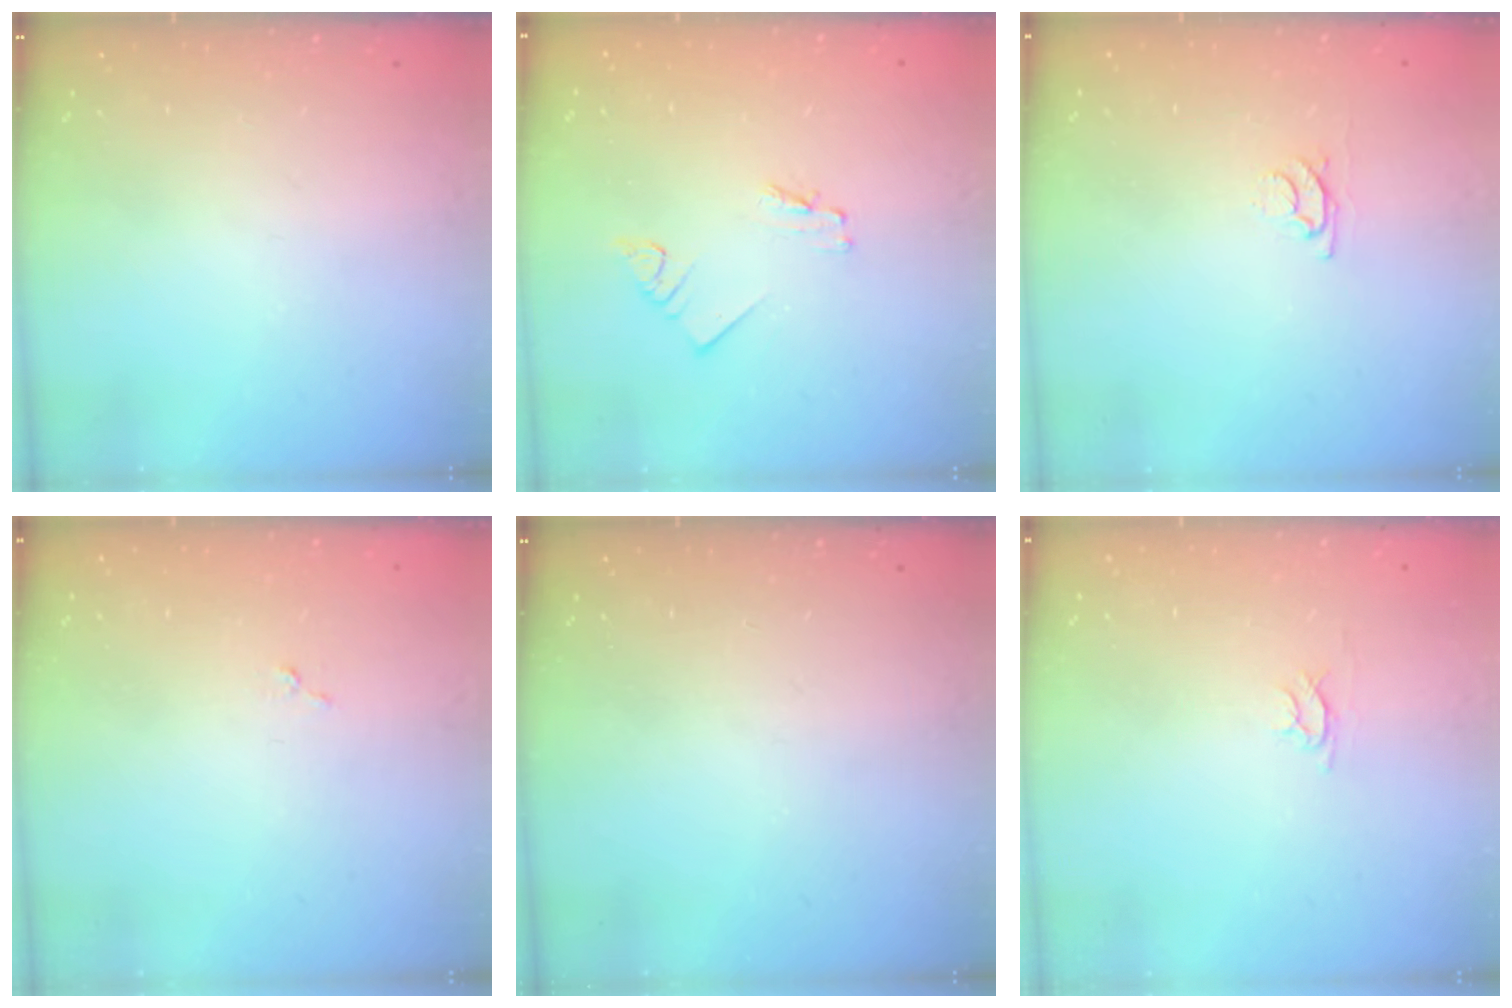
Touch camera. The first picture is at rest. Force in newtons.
{"total": 1.8, "press": 1.7, "slide": 0.2}
{"total": 3.1, "press": 3.0, "slide": 0.4}
{"total": 3.5, "press": 3.5, "slide": 0.1}
{"total": 0.0}
{"total": 2.4, "press": 2.4, "slide": 0.3}